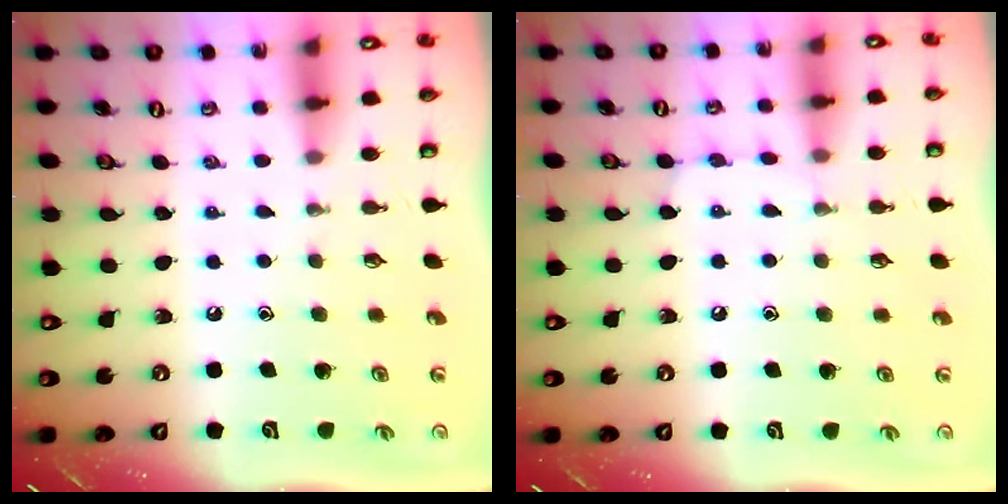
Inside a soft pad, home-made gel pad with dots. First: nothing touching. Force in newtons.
{"total": 5.8, "press": 5.8, "slide": 0.6}